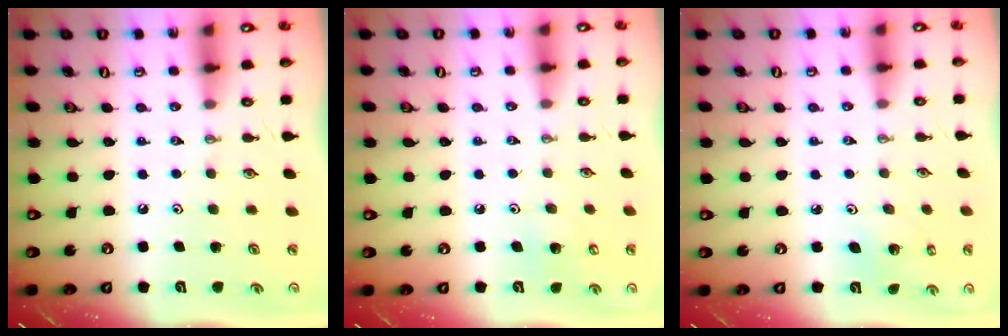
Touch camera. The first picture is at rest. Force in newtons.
{"total": 5.3, "press": 5.3, "slide": 0.4}
{"total": 2.6, "press": 2.6, "slide": 0.2}